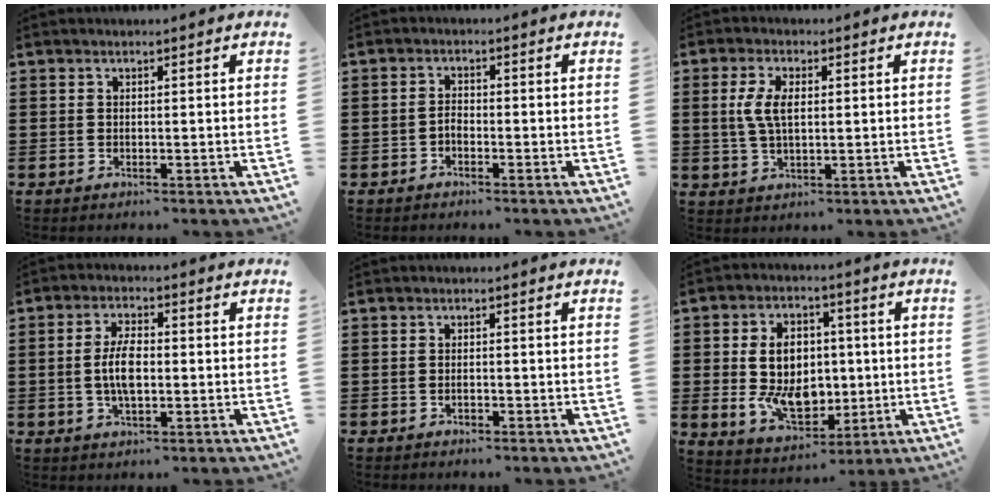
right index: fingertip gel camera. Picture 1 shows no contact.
{"total": 1.6, "force": [-1.1, 0.8, 0.8], "torque": [-0.020, 0.000, -0.022]}
{"total": 4.7, "force": [0.7, 1.7, 4.3], "torque": [-0.098, 0.003, 0.007]}
{"total": 5.7, "force": [-0.6, 2.2, 5.2], "torque": [-0.117, -0.005, -0.016]}
{"total": 0.8, "force": [-0.7, -0.4, 0.3], "torque": [-0.004, -0.004, -0.011]}
{"total": 10.4, "force": [-0.2, 7.3, 7.3], "torque": [-0.145, 0.004, -0.005]}